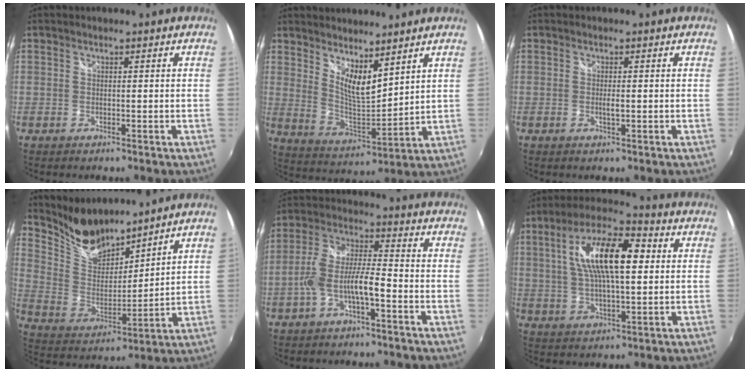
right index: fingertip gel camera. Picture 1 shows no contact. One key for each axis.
{"total": 9.1, "fx": 6.4, "fy": 2.8, "fz": 5.8, "tx": -0.098, "ty": -0.013, "tz": 0.117}
{"total": 1.4, "fx": -0.2, "fy": 0.2, "fz": 1.4, "tx": -0.026, "ty": -0.003, "tz": -0.004}
{"total": 11.7, "fx": 10.4, "fy": 4.0, "fz": 3.6, "tx": -0.090, "ty": -0.005, "tz": 0.208}
{"total": 7.8, "fx": -3.5, "fy": 1.9, "fz": 6.8, "tx": -0.153, "ty": 0.014, "tz": -0.062}
{"total": 15.3, "fx": 3.0, "fy": 5.4, "fz": 14.0, "tx": -0.255, "ty": 0.021, "tz": 0.047}